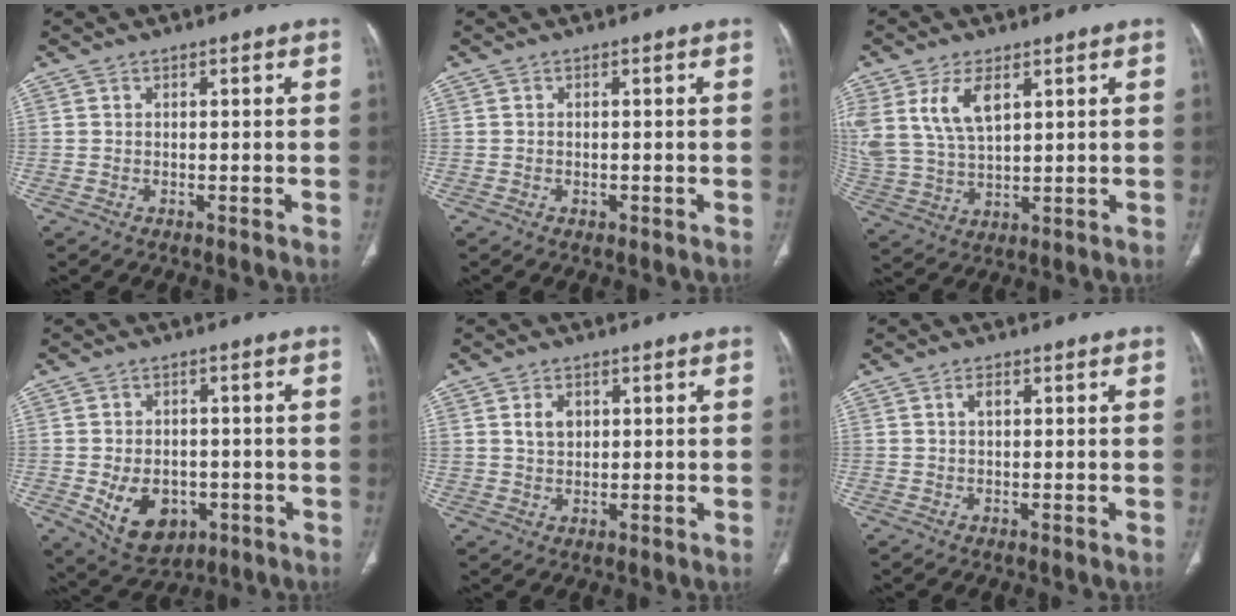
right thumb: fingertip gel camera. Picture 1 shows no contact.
{"total": 0.7, "force": [-0.3, 0.5, 0.4], "torque": [-0.004, 0.000, -0.003]}
{"total": 11.1, "force": [4.9, 5.9, 8.1], "torque": [-0.168, -0.012, 0.109]}
{"total": 10.2, "force": [-2.9, 7.3, 6.4], "torque": [-0.082, 0.009, -0.026]}
{"total": 3.8, "force": [1.3, 2.8, 2.2], "torque": [-0.027, -0.008, 0.027]}
{"total": 1.8, "force": [0.6, 0.9, 1.4], "torque": [-0.027, 0.004, 0.012]}